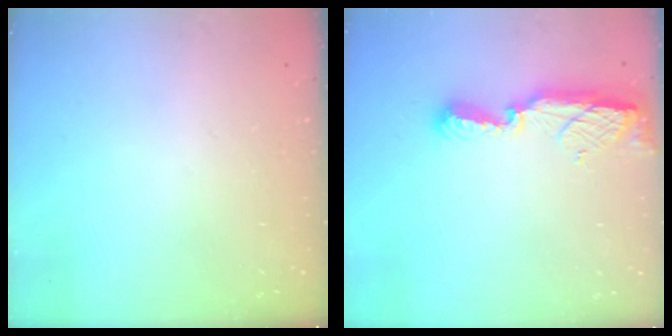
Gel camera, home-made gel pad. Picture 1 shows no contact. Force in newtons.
{"total": 9.0, "press": 9.0, "slide": 0.8}